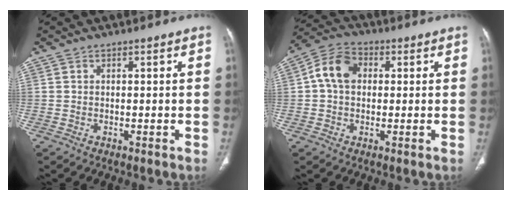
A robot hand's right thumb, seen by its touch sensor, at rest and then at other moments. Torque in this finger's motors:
{"motor_torque": [0.61, 1.35, 0.87, 0.08, 0.07]}